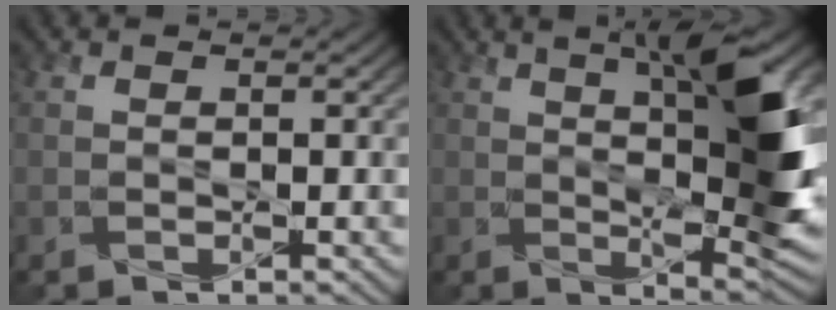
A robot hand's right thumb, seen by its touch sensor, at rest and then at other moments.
{"total": 11.5, "force": [2.8, 2.9, 10.8], "torque": [-0.162, -0.004, 0.049]}